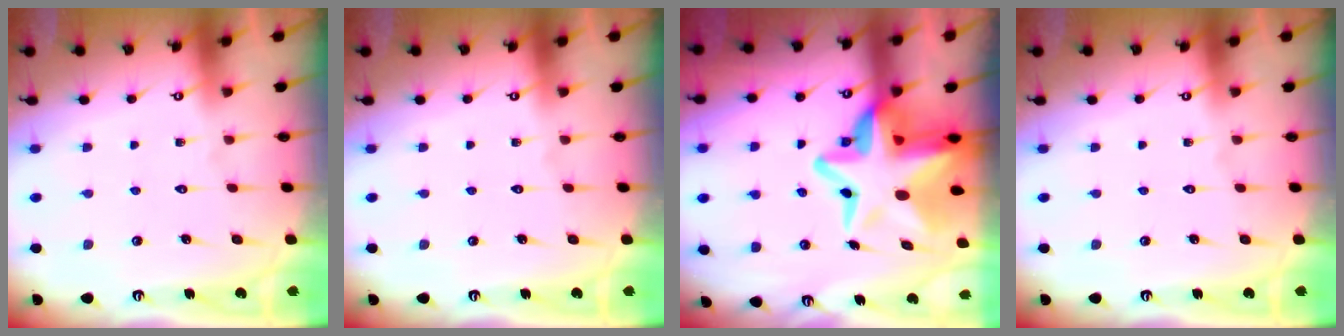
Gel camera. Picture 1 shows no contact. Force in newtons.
{"total": 0.0}
{"total": 17.5, "press": 16.9, "slide": 4.3}
{"total": 0.0}